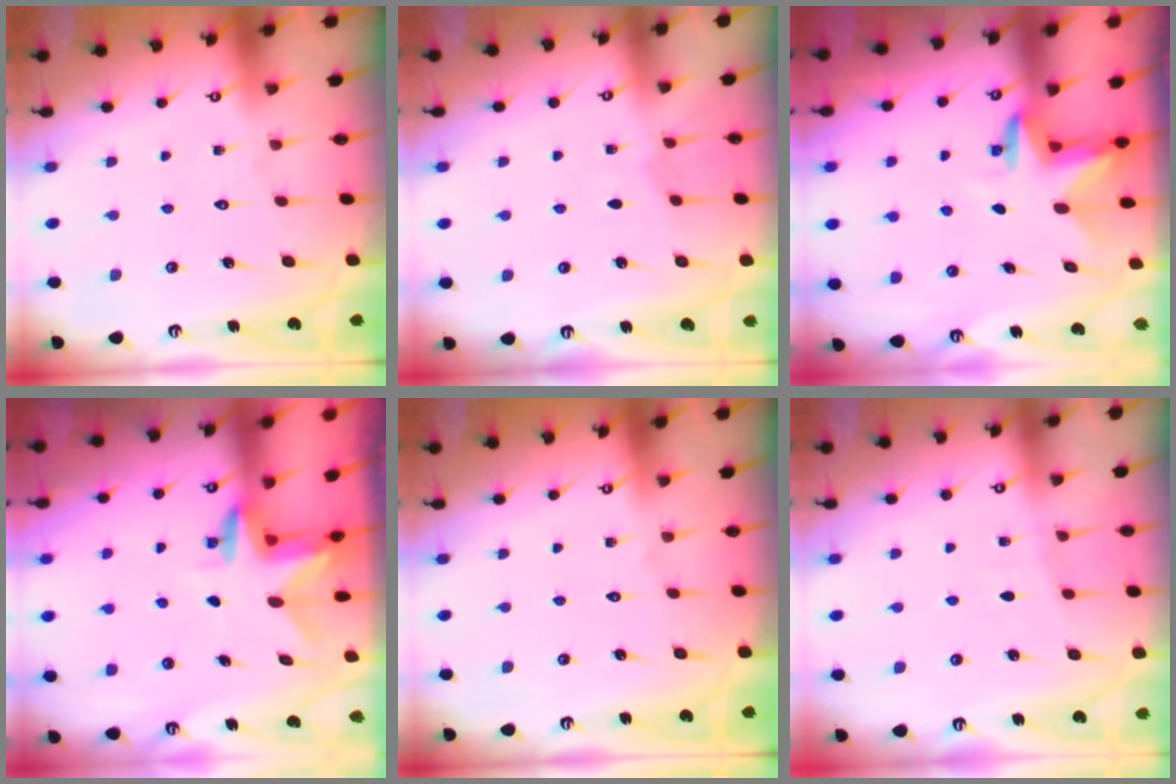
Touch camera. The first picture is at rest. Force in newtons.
{"total": 2.3, "press": 2.3, "slide": 0.5}
{"total": 3.5, "press": 3.5, "slide": 0.2}
{"total": 2.9, "press": 2.9, "slide": 0.2}
{"total": 0.0}
{"total": 2.5, "press": 2.4, "slide": 0.4}